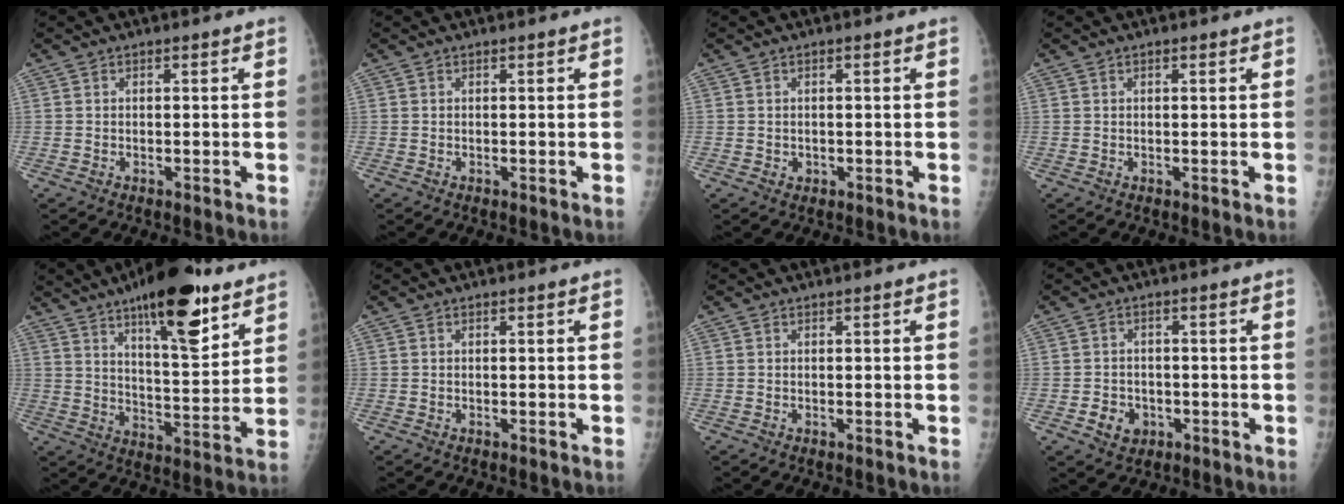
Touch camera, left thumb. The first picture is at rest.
{"total": 0.0}
{"total": 1.0, "force": [-0.1, 0.9, 0.4], "torque": [-0.003, 0.001, 0.001]}
{"total": 0.6, "force": [0.3, 0.2, 0.5], "torque": [-0.009, 0.000, 0.004]}
{"total": 18.3, "force": [11.1, 5.7, 13.3], "torque": [-0.166, -0.063, 0.174]}
{"total": 0.0}
{"total": 0.0}
{"total": 4.5, "force": [-1.6, 3.7, 1.9], "torque": [-0.015, 0.008, -0.019]}